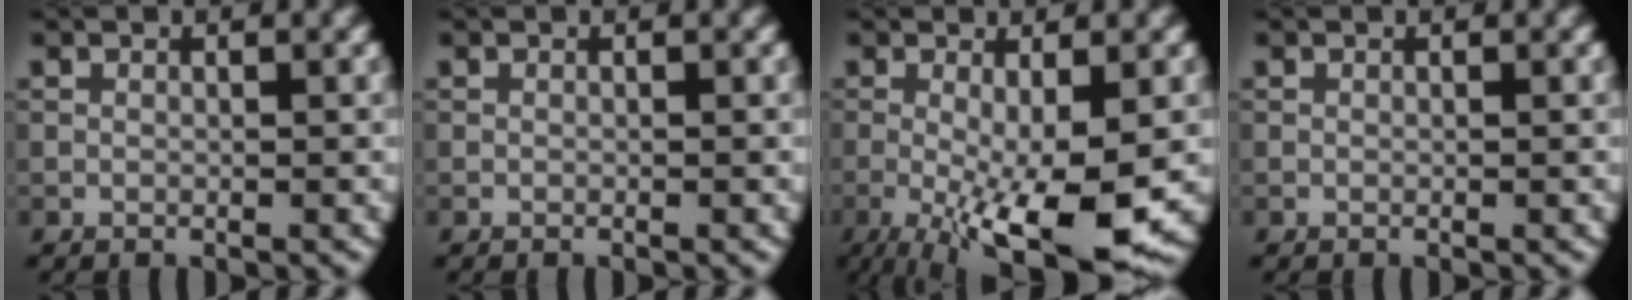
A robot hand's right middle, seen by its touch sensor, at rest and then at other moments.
{"total": 0.0}
{"total": 9.8, "force": [-2.6, 2.3, 9.2], "torque": [-0.162, -0.024, -0.033]}
{"total": 0.0}